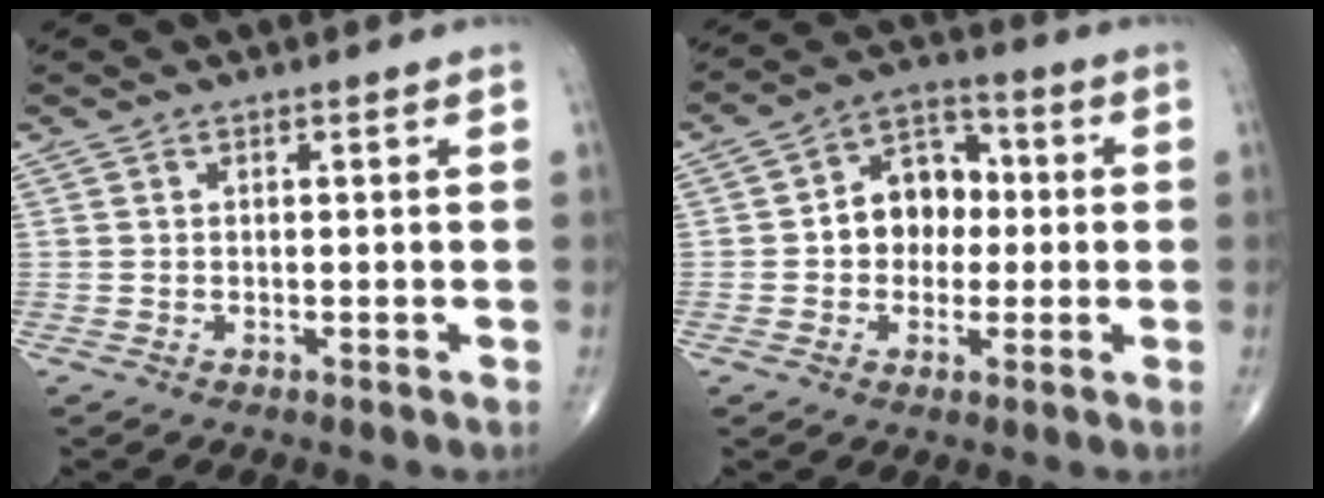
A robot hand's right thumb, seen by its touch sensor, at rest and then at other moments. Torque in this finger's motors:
{"motor_torque": [1.23, 1.18, 0.84, -0.17, 0.06]}